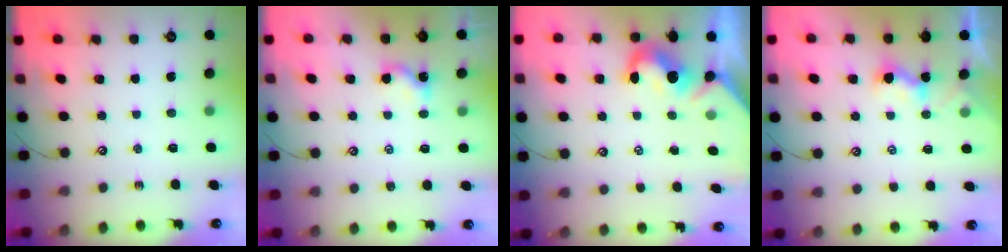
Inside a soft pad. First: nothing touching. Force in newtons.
{"total": 1.6, "press": 1.6, "slide": 0.4}
{"total": 2.4, "press": 2.3, "slide": 0.7}
{"total": 2.8, "press": 2.8, "slide": 0.1}